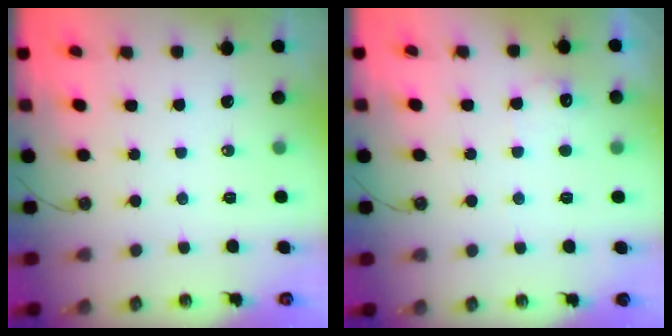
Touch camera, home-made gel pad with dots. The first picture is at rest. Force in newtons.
{"total": 8.2, "press": 8.1, "slide": 0.5}